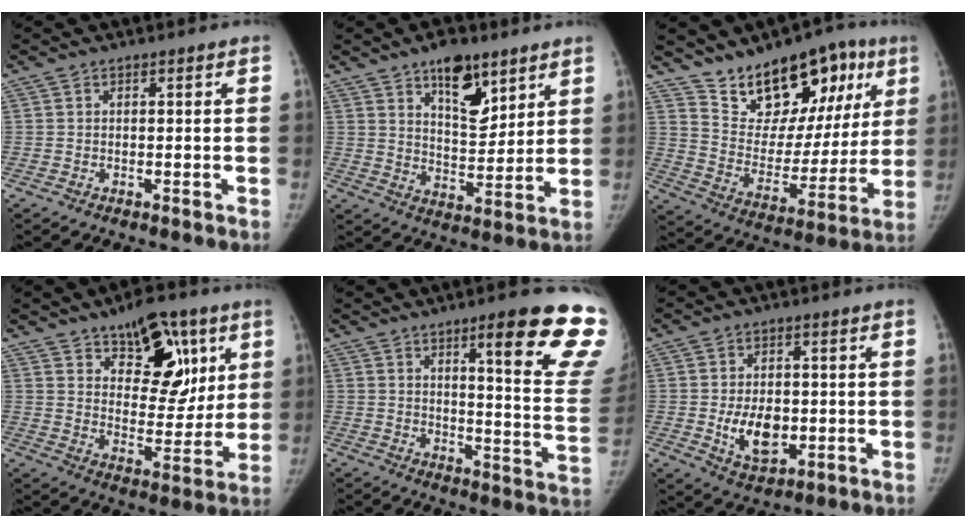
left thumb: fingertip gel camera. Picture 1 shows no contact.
{"total": 11.4, "force": [7.0, 5.4, 7.2], "torque": [-0.084, -0.047, 0.120]}
{"total": 20.3, "force": [12.3, 11.3, 11.5], "torque": [-0.103, -0.051, 0.200]}
{"total": 16.6, "force": [8.2, 9.1, 11.1], "torque": [-0.098, -0.044, 0.130]}
{"total": 21.0, "force": [13.1, 2.8, 16.2], "torque": [-0.171, -0.072, 0.167]}
{"total": 8.7, "force": [-1.1, 5.6, 6.6], "torque": [-0.086, -0.009, -0.006]}